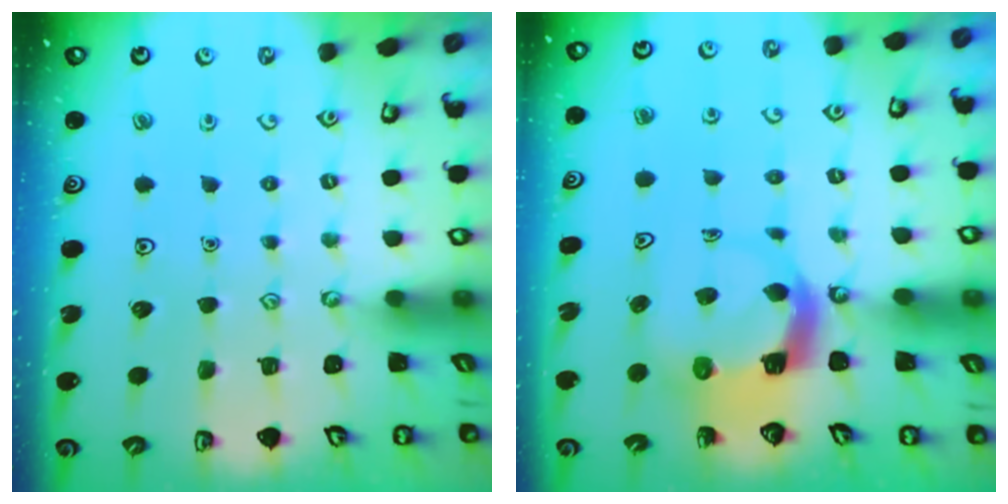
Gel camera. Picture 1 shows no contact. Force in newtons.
{"total": 5.2, "press": 5.1, "slide": 0.6}